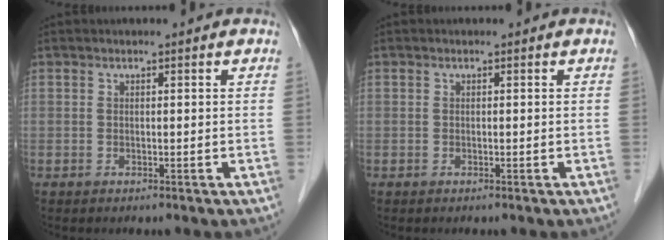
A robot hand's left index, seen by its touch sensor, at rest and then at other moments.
{"total": 0.0}